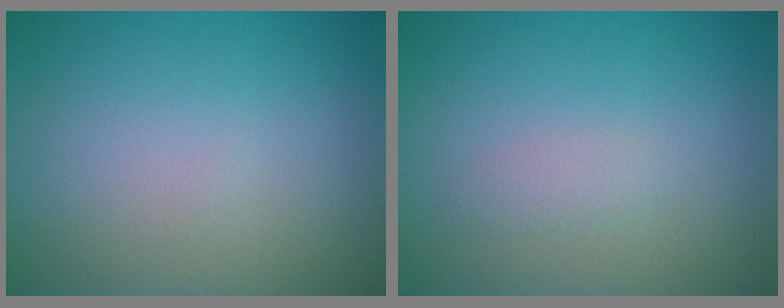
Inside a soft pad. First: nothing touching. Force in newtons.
{"total": 0.9, "press": 0.9, "slide": 0.0}